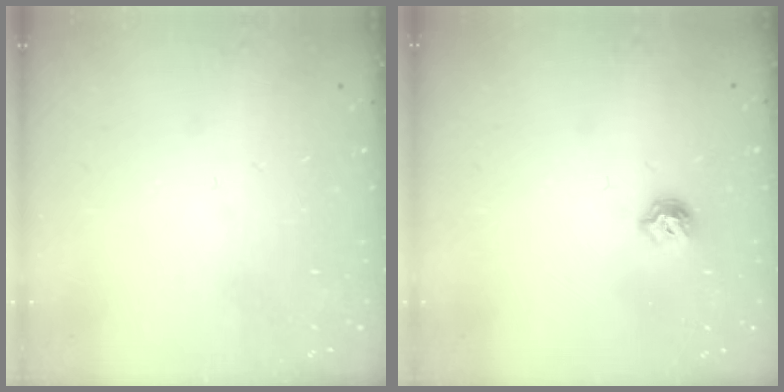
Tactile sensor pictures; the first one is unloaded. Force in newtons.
{"total": 6.0, "press": 5.9, "slide": 0.8}